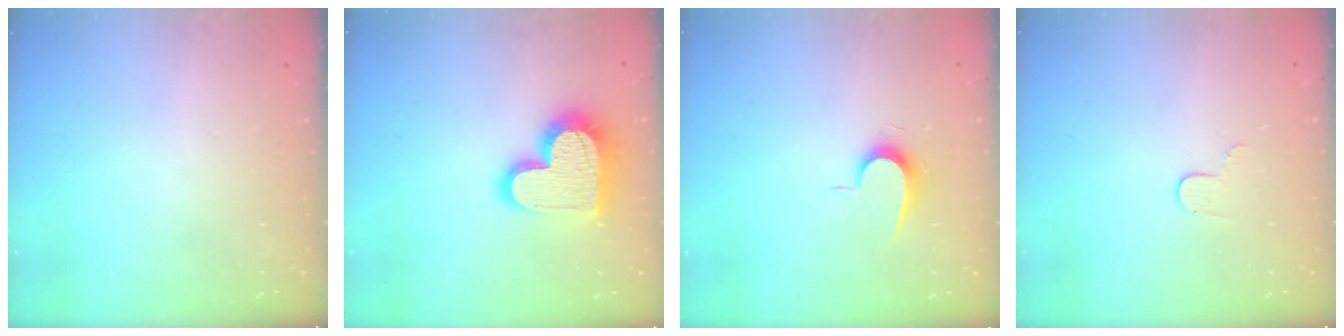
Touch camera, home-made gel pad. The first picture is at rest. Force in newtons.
{"total": 17.2, "press": 17.2, "slide": 1.2}
{"total": 6.9, "press": 6.9, "slide": 0.6}
{"total": 3.4, "press": 3.4, "slide": 0.4}